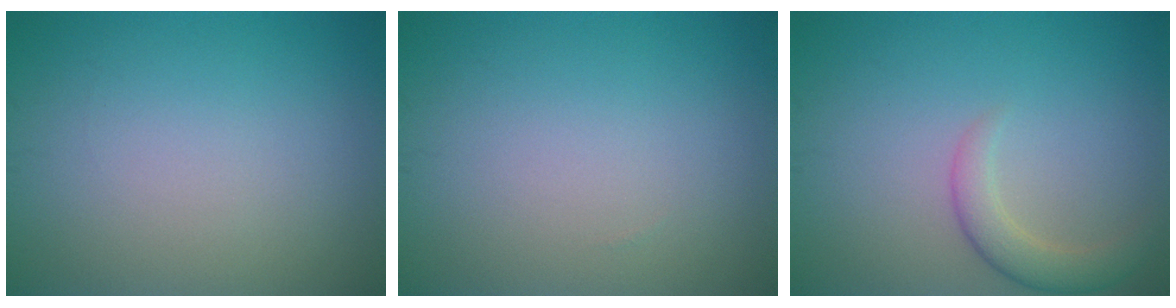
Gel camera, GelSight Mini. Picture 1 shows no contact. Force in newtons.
{"total": 0.0}
{"total": 2.7, "press": 2.7, "slide": 0.2}